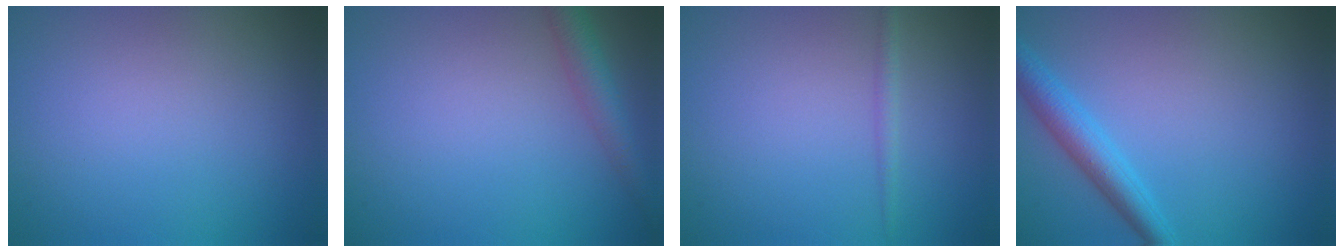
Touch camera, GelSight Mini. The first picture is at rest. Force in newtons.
{"total": 2.9, "press": 2.9, "slide": 0.1}
{"total": 1.0, "press": 1.0, "slide": 0.0}
{"total": 3.2, "press": 3.2, "slide": 0.1}